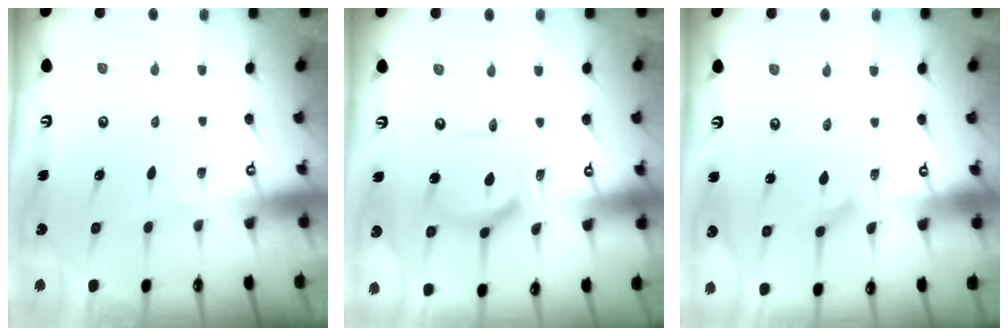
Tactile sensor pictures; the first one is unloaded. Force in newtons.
{"total": 11.2, "press": 11.1, "slide": 1.3}
{"total": 1.3, "press": 1.3, "slide": 0.0}